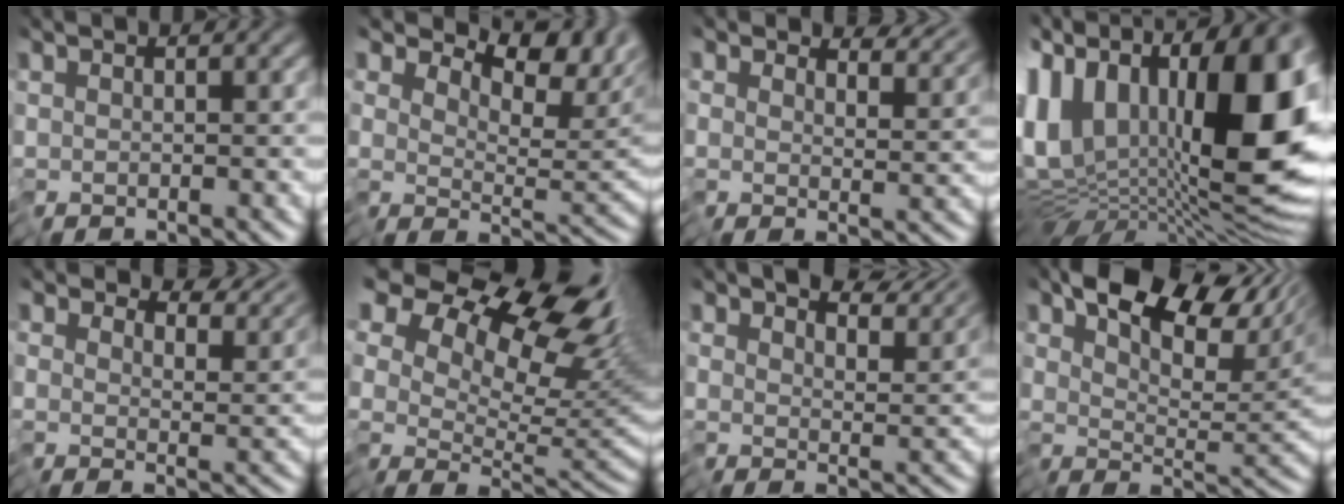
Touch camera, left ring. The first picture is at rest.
{"total": 6.5, "force": [5.5, 1.7, 3.1], "torque": [-0.037, 0.002, 0.094]}
{"total": 3.8, "force": [3.7, 0.6, 0.5], "torque": [-0.009, 0.005, 0.056]}
{"total": 18.7, "force": [5.8, 9.9, 14.8], "torque": [-0.252, 0.043, 0.103]}
{"total": 4.3, "force": [4.1, 1.0, 0.6], "torque": [-0.010, 0.000, 0.066]}
{"total": 15.0, "force": [9.6, 7.3, 9.0], "torque": [-0.144, 0.047, 0.146]}
{"total": 6.2, "force": [5.4, 1.7, 2.7], "torque": [-0.035, 0.013, 0.078]}
{"total": 10.0, "force": [6.9, 4.0, 6.1], "torque": [-0.095, 0.014, 0.118]}